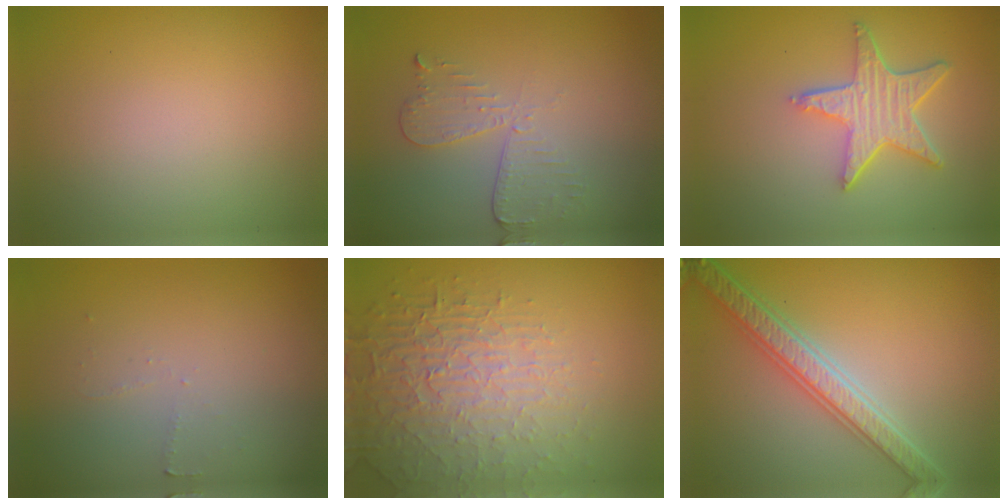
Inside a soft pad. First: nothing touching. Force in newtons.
{"total": 2.9, "press": 2.5, "slide": 1.5}
{"total": 5.1, "press": 4.1, "slide": 3.1}
{"total": 0.9, "press": 0.8, "slide": 0.3}
{"total": 4.2, "press": 4.0, "slide": 1.2}
{"total": 4.8, "press": 4.7, "slide": 1.1}